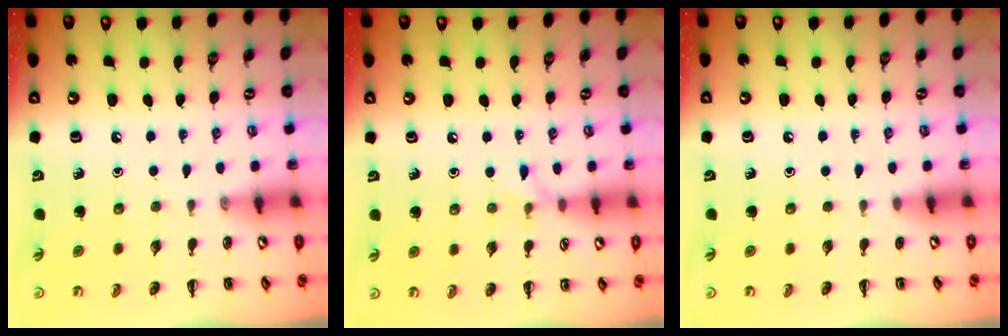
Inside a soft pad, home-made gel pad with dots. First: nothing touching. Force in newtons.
{"total": 4.8, "press": 4.4, "slide": 1.8}
{"total": 0.7, "press": 0.7, "slide": 0.0}